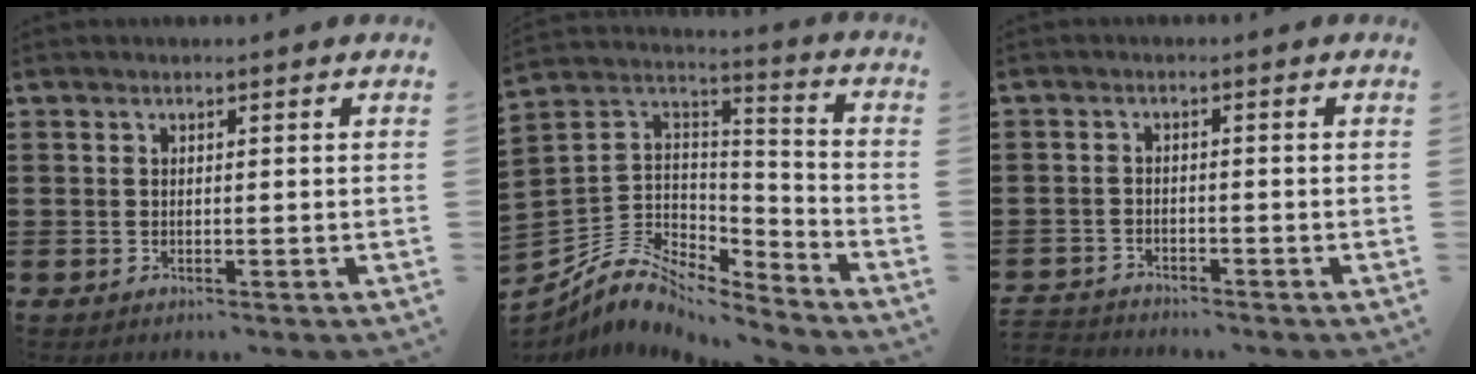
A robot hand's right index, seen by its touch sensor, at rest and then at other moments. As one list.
[{"total": 6.6, "force": [-5.2, 3.6, 1.9], "torque": [-0.066, -0.006, -0.106]}, {"total": 2.2, "force": [-2.1, 0.2, -0.2], "torque": [-0.003, 0.001, -0.048]}]